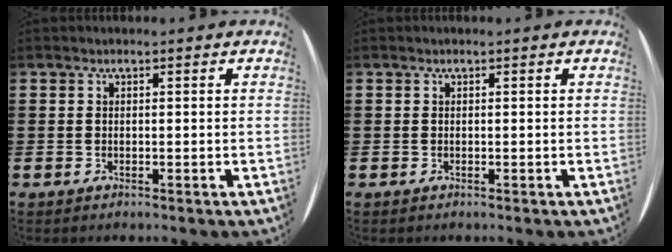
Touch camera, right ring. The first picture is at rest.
{"total": 0.0}